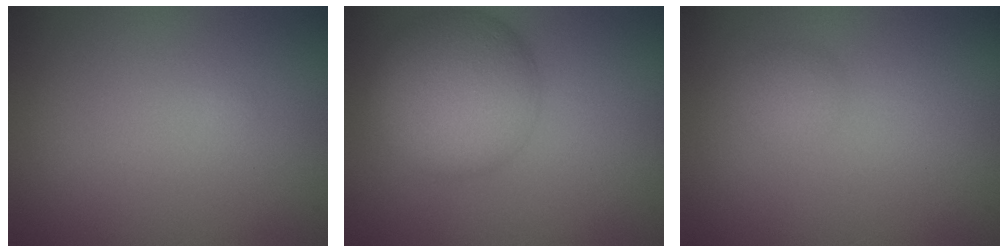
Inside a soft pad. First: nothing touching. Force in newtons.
{"total": 7.9, "press": 7.9, "slide": 0.2}
{"total": 1.4, "press": 1.4, "slide": 0.1}